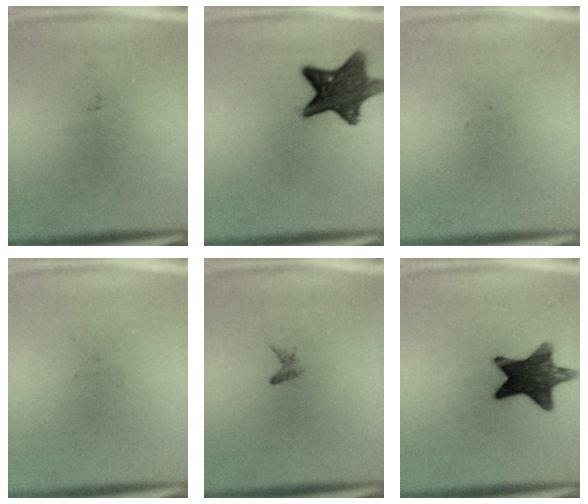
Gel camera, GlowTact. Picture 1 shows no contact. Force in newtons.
{"total": 11.7}
{"total": 0.0}
{"total": 0.0}
{"total": 0.9}
{"total": 13.3}